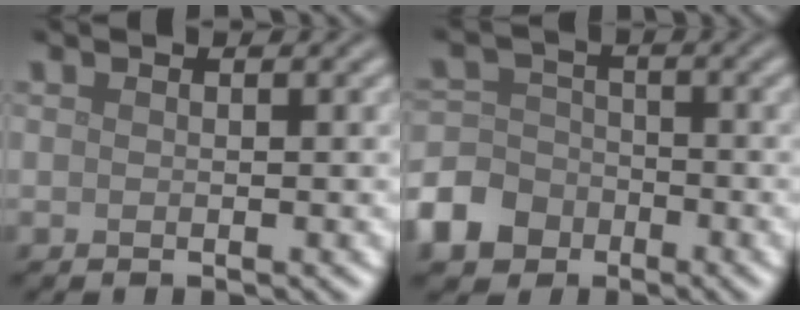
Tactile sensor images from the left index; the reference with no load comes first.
{"total": 6.8, "force": [-3.9, 5.2, 2.0], "torque": [-0.037, -0.012, -0.092]}